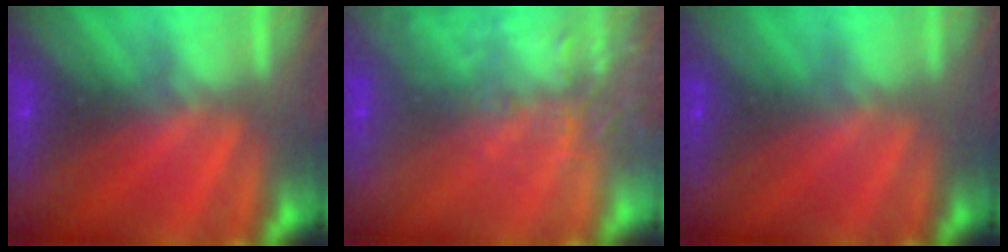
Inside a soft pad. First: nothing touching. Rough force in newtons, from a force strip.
{"total": 7.0}
{"total": 2.0}